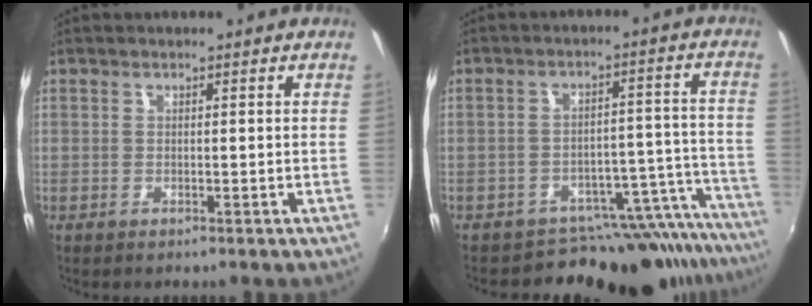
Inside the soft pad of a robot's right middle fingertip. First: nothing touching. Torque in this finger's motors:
{"motor_torque": [1.07, -1.07, 0.17, 0.07]}